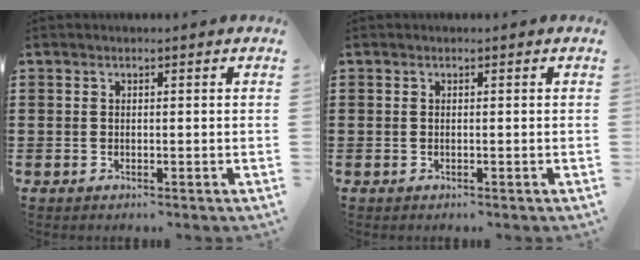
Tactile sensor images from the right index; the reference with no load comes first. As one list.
[{"total": 0.0}]